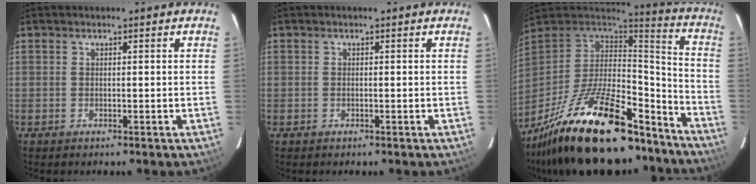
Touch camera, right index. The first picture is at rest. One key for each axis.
{"total": 0.0}
{"total": 32.3, "fx": -22.6, "fy": 11.6, "fz": 20.0, "tx": -0.367, "ty": -0.021, "tz": -0.344}